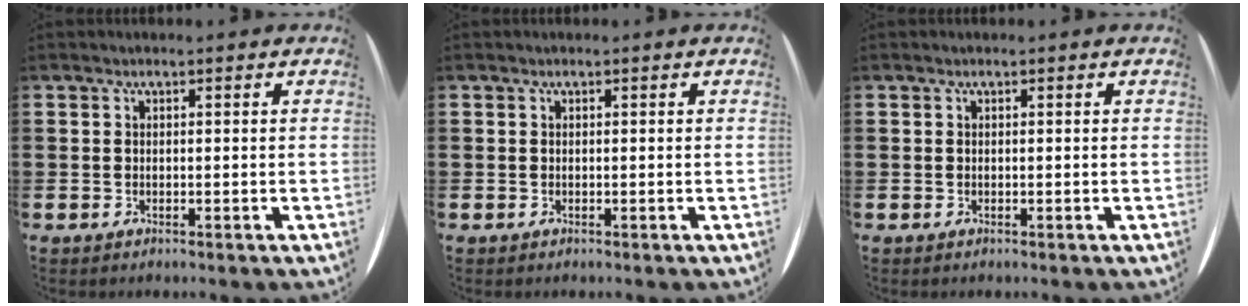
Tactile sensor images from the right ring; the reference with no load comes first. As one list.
[{"total": 0.0}, {"total": 0.0}]